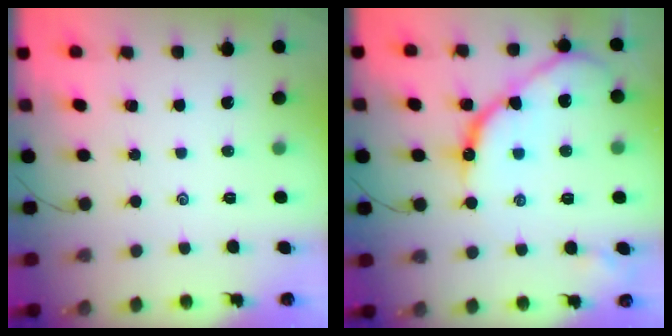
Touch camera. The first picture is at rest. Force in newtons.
{"total": 12.5, "press": 12.5, "slide": 0.7}